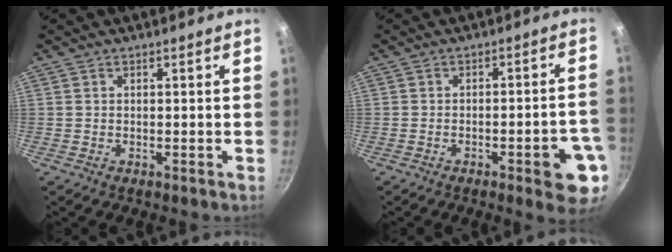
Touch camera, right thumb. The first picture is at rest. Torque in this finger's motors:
{"motor_torque": [1.52, 1.17, 1.19, -0.59, 0.22]}